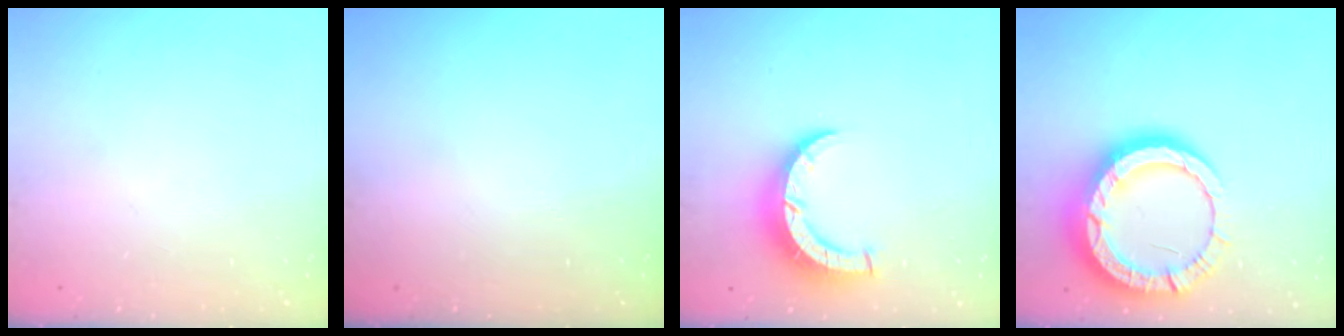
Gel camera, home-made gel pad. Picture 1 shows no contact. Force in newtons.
{"total": 0.0}
{"total": 8.4, "press": 8.4, "slide": 0.3}
{"total": 17.4, "press": 17.3, "slide": 1.8}